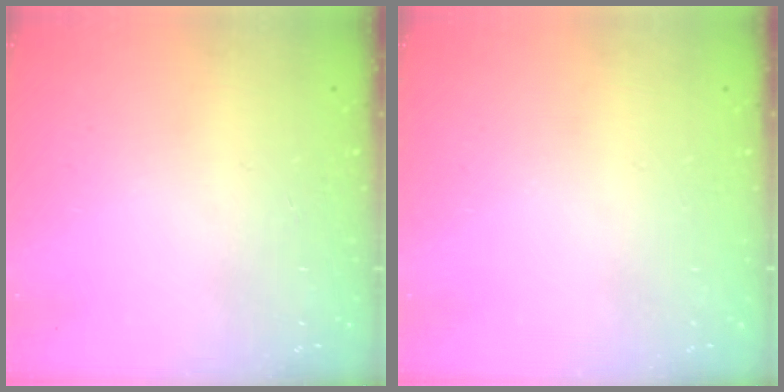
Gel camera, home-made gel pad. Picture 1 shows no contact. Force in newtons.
{"total": 0.0}